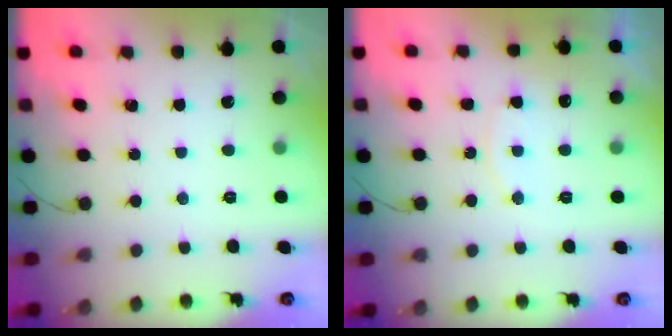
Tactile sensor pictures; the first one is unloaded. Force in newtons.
{"total": 6.8, "press": 6.8, "slide": 0.4}